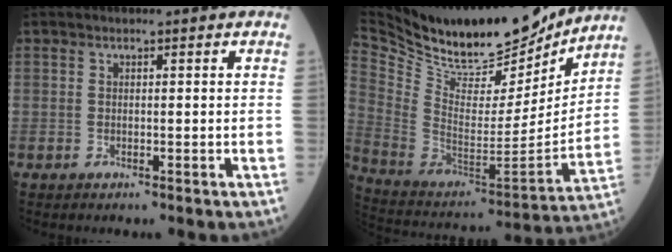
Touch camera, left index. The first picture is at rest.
{"total": 26.2, "force": [22.6, 7.2, 11.1], "torque": [-0.223, -0.036, 0.360]}